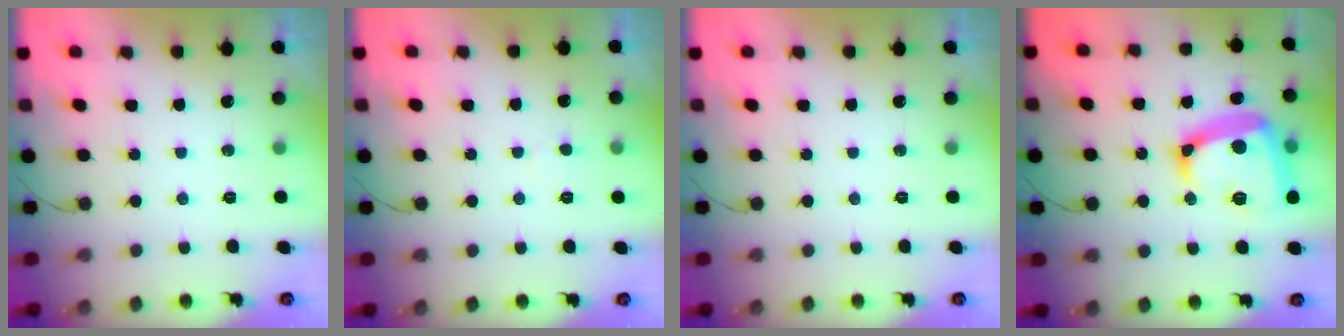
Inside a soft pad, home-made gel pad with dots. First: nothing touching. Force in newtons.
{"total": 2.3, "press": 2.3, "slide": 0.2}
{"total": 0.0}
{"total": 18.1, "press": 18.0, "slide": 1.8}